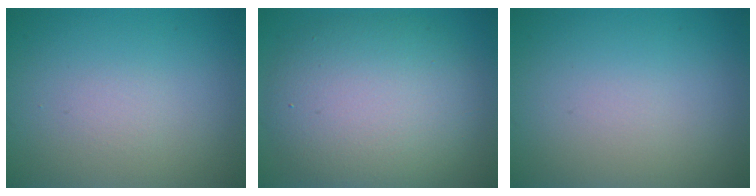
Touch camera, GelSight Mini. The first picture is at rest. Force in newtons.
{"total": 8.8, "press": 8.8, "slide": 0.5}
{"total": 0.0}